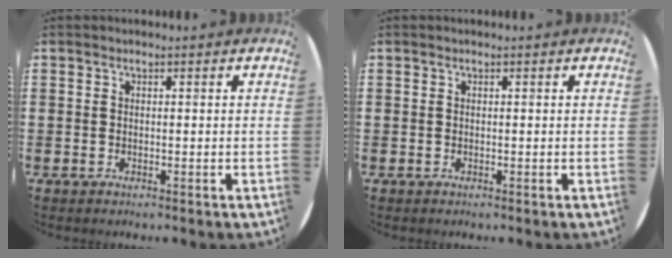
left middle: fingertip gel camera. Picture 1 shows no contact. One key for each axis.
{"total": 0.0}